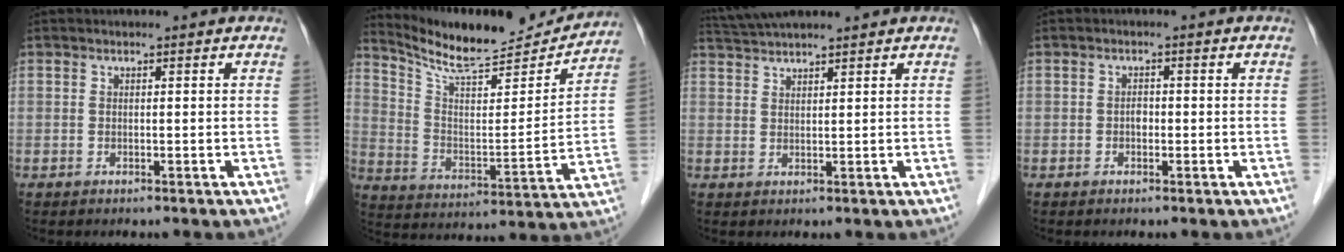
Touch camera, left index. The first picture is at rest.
{"total": 17.5, "force": [16.8, 1.6, 4.6], "torque": [-0.091, -0.034, 0.260]}
{"total": 5.9, "force": [5.5, -0.1, 2.2], "torque": [-0.045, 0.037, 0.103]}
{"total": 1.1, "force": [-0.3, 0.7, 0.8], "torque": [-0.011, 0.004, -0.007]}